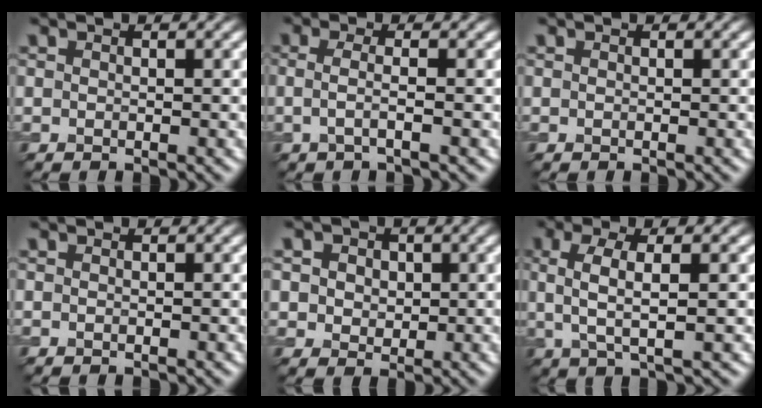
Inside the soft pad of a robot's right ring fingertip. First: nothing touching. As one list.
[{"total": 2.1, "force": [-0.3, 0.7, 1.9], "torque": [-0.037, -0.006, -0.012]}, {"total": 0.0}, {"total": 0.0}, {"total": 4.9, "force": [1.8, 4.0, 2.3], "torque": [-0.037, 0.017, 0.011]}, {"total": 4.1, "force": [0.5, 1.1, 3.9], "torque": [-0.079, 0.004, 0.010]}]